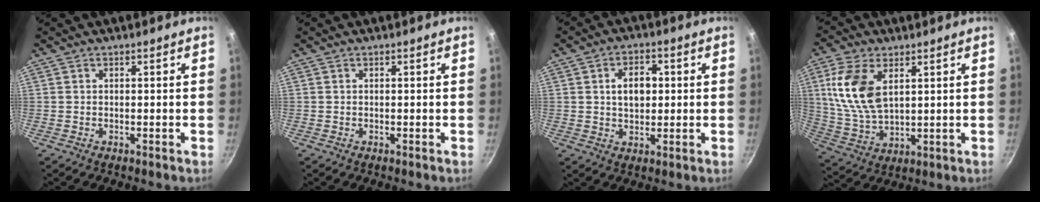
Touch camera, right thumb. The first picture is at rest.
{"total": 0.0}
{"total": 6.7, "force": [0.9, 4.5, 4.8], "torque": [-0.056, 0.006, 0.014]}
{"total": 13.2, "force": [4.1, 7.3, 10.2], "torque": [-0.200, -0.014, 0.090]}